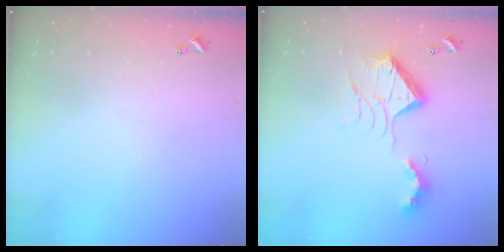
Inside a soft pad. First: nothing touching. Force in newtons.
{"total": 15.7, "press": 15.7, "slide": 1.2}